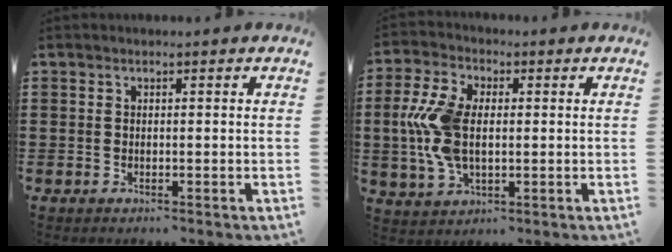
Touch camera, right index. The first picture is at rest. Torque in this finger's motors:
{"motor_torque": [1.87, -0.27, 1.05, 0.21]}